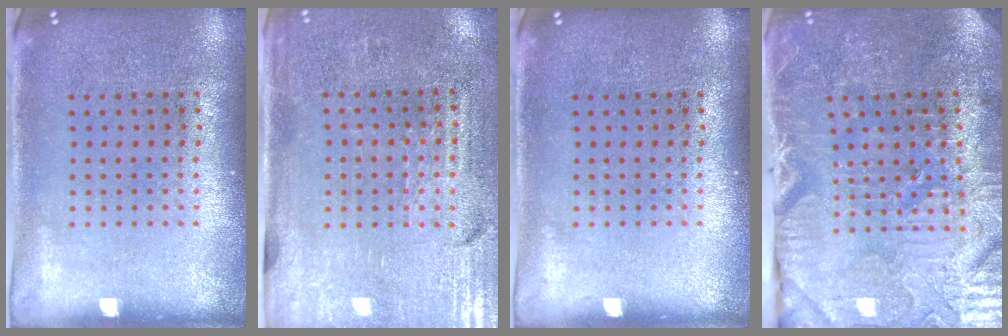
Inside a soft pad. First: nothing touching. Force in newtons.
{"total": 3.4, "press": 3.1, "slide": 1.4}
{"total": 0.0}
{"total": 3.8, "press": 3.8, "slide": 0.5}